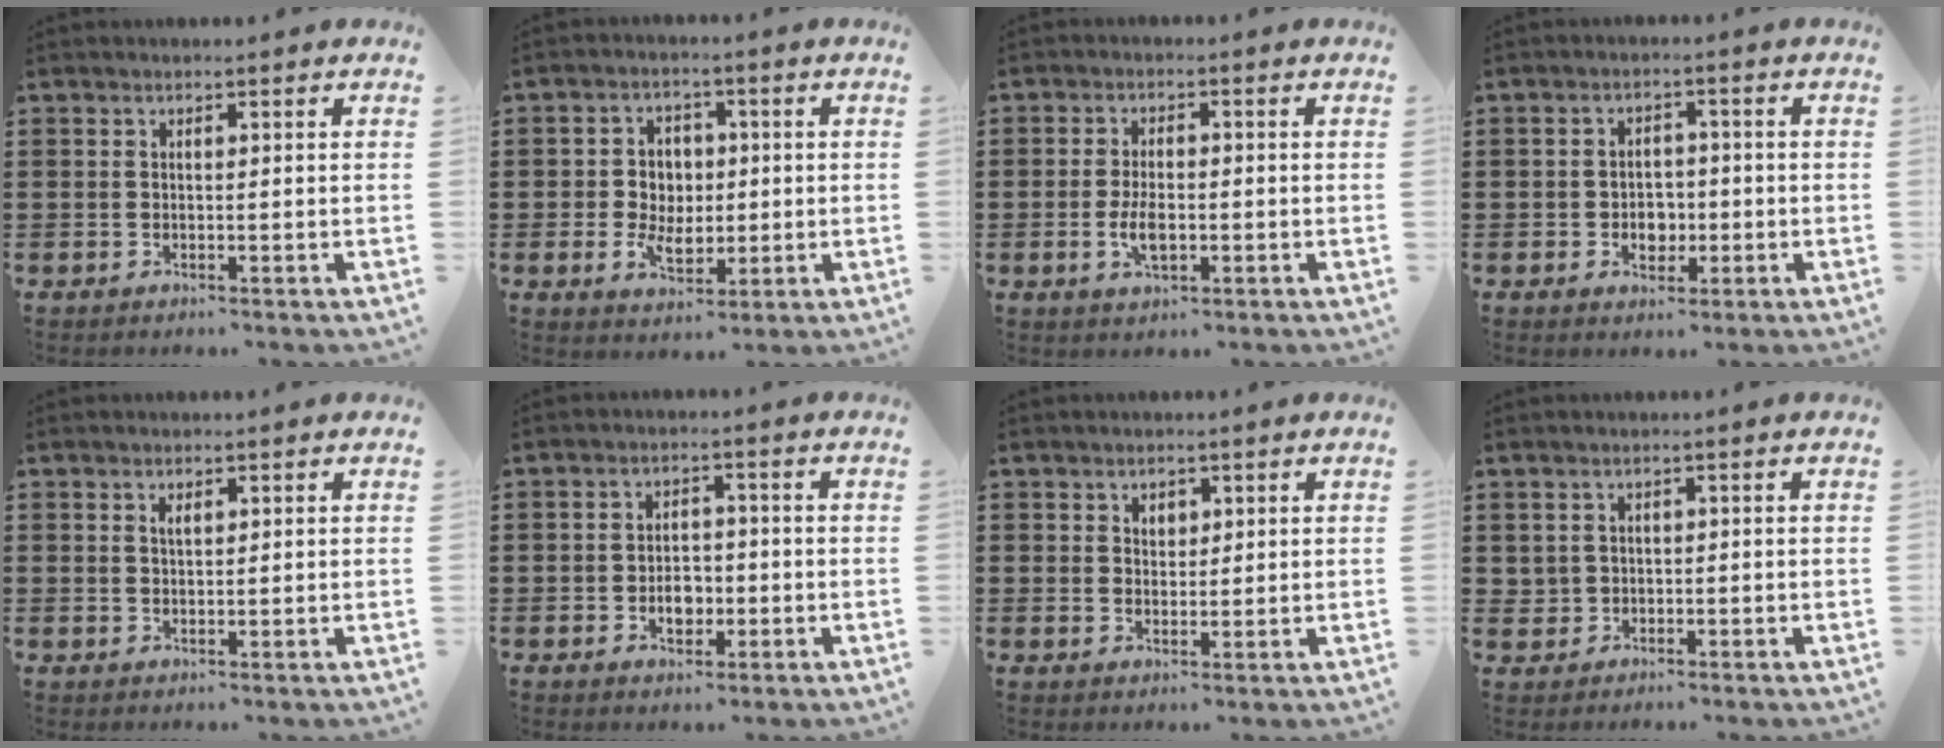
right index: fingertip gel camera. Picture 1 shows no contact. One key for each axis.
{"total": 5.5, "fx": -0.4, "fy": 4.6, "fz": 3.0, "tx": -0.062, "ty": 0.011, "tz": -0.011}
{"total": 4.3, "fx": -0.9, "fy": 1.8, "fz": 3.8, "tx": -0.089, "ty": -0.008, "tz": -0.019}
{"total": 3.1, "fx": -0.8, "fy": 2.5, "fz": 1.7, "tx": -0.024, "ty": -0.005, "tz": -0.020}
{"total": 1.1, "fx": 0.5, "fy": 0.4, "fz": 0.8, "tx": -0.019, "ty": 0.002, "tz": 0.009}
{"total": 3.8, "fx": -1.1, "fy": 2.5, "fz": 2.5, "tx": -0.036, "ty": -0.007, "tz": -0.023}
{"total": 1.7, "fx": 1.0, "fy": 1.2, "fz": 0.5, "tx": -0.014, "ty": 0.005, "tz": 0.019}
{"total": 1.1, "fx": -0.1, "fy": 1.1, "fz": 0.1, "tx": -0.008, "ty": 0.004, "tz": -0.004}